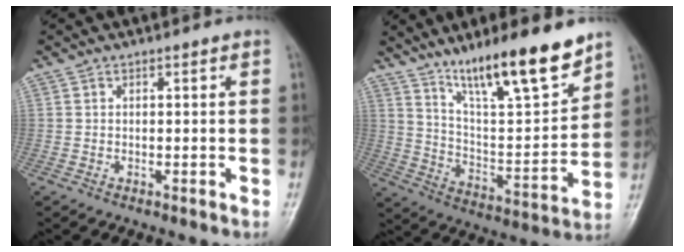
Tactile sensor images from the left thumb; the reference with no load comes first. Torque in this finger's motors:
{"motor_torque": [1.40, 1.38, 1.49, -1.28, 0.12]}